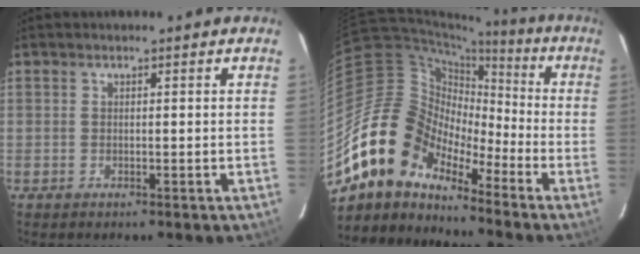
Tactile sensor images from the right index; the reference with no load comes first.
{"total": 15.1, "force": [-11.7, 8.1, 5.1], "torque": [-0.101, 0.024, -0.233]}